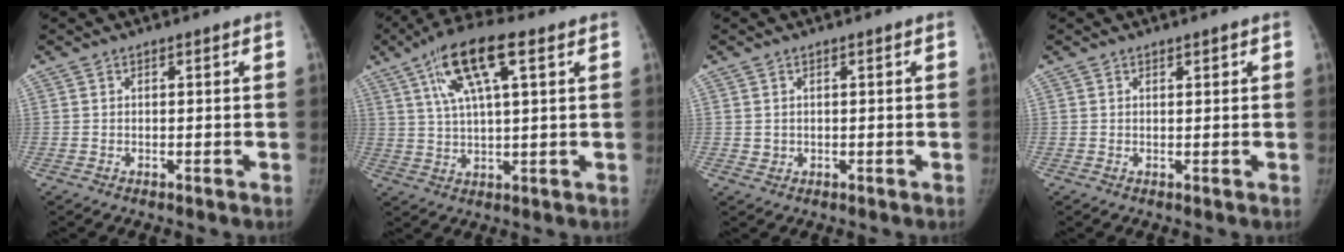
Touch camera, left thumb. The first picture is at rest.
{"total": 13.3, "force": [5.8, 4.0, 11.3], "torque": [-0.208, 0.003, 0.100]}
{"total": 1.1, "force": [0.2, 1.1, 0.2], "torque": [0.002, -0.001, 0.006]}
{"total": 0.9, "force": [0.6, 0.4, 0.5], "torque": [-0.001, -0.003, 0.009]}